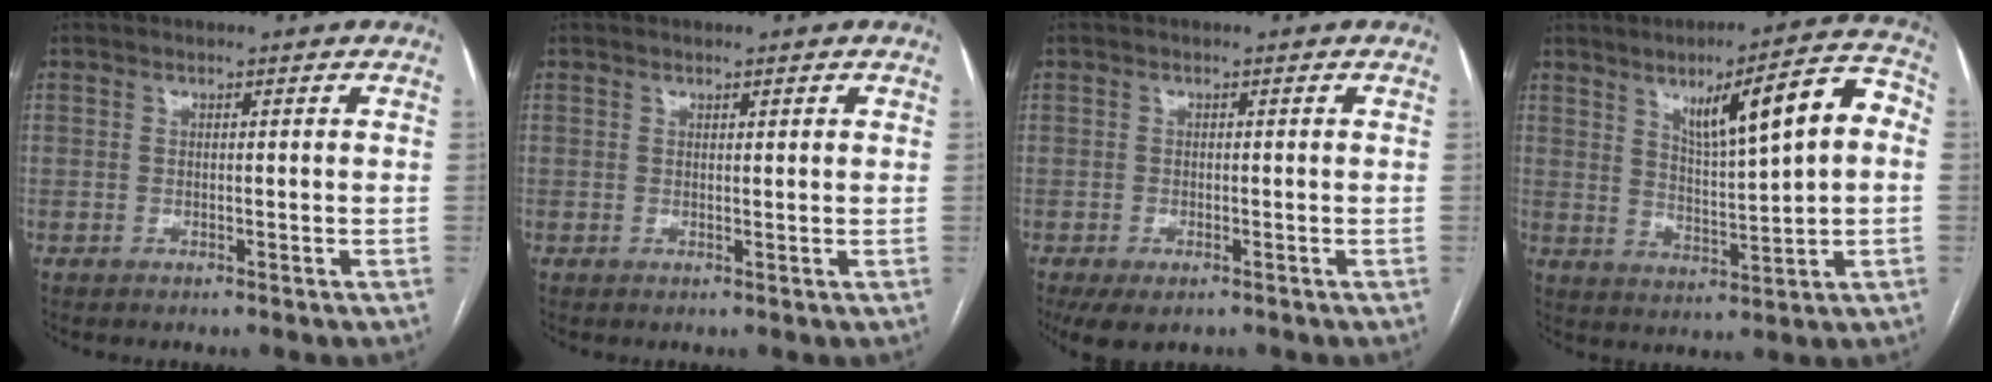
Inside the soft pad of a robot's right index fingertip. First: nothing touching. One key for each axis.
{"total": 0.7, "fx": 0.5, "fy": 0.1, "fz": 0.5, "tx": -0.009, "ty": 0.002, "tz": 0.006}
{"total": 4.4, "fx": -2.9, "fy": 2.2, "fz": 2.5, "tx": -0.047, "ty": -0.009, "tz": -0.040}
{"total": 12.7, "fx": 3.3, "fy": 1.8, "fz": 12.1, "tx": -0.177, "ty": 0.024, "tz": 0.053}